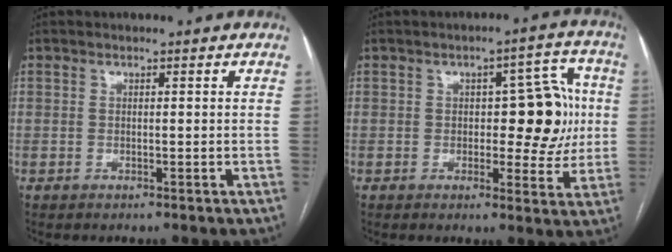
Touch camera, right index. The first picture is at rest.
{"total": 9.4, "force": [0.5, 4.2, 8.4], "torque": [-0.094, 0.025, 0.013]}